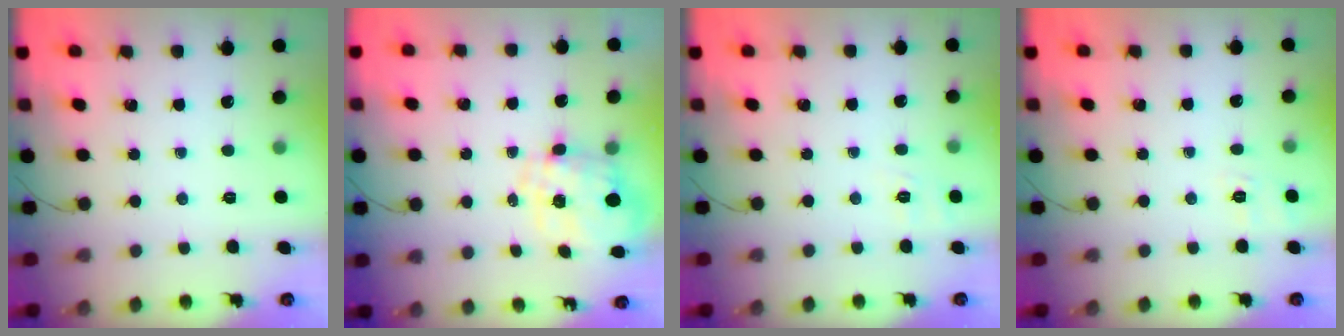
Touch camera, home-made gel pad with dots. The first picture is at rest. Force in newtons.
{"total": 2.2, "press": 1.8, "slide": 1.3}
{"total": 1.8, "press": 0.1, "slide": 1.8}
{"total": 2.5, "press": 1.6, "slide": 1.9}